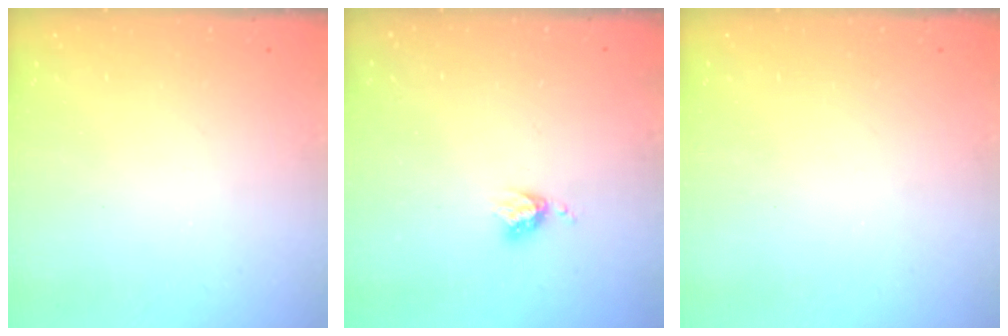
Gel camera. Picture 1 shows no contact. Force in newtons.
{"total": 3.3, "press": 3.3, "slide": 0.4}
{"total": 0.0}